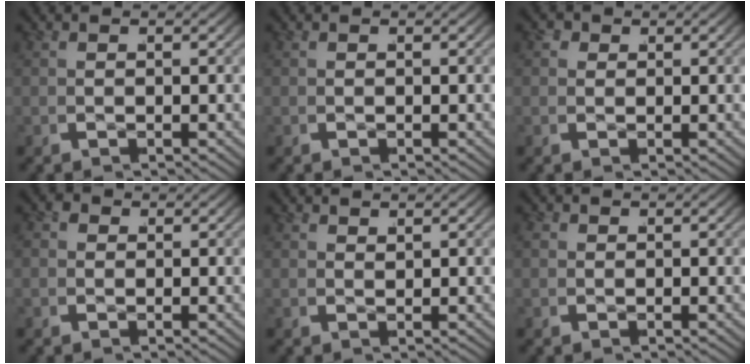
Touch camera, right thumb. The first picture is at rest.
{"total": 0.0}
{"total": 1.6, "force": [0.6, 1.4, 0.4], "torque": [-0.014, -0.003, 0.010]}
{"total": 1.4, "force": [0.2, 1.3, 0.5], "torque": [-0.014, -0.002, 0.000]}
{"total": 1.0, "force": [0.8, -0.6, -0.4], "torque": [0.012, 0.003, 0.017]}
{"total": 0.7, "force": [0.0, 0.7, 0.1], "torque": [-0.006, -0.003, 0.001]}